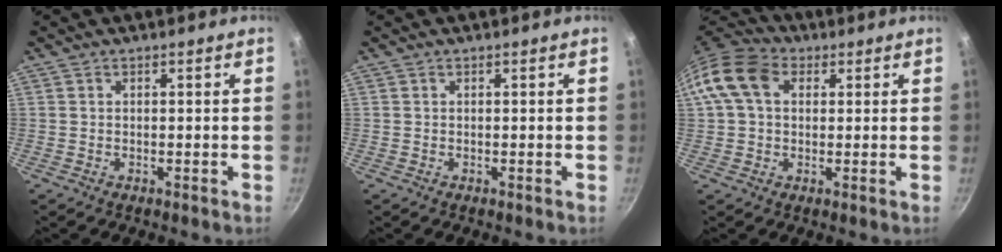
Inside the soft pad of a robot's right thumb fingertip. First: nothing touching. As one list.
[{"total": 0.0}, {"total": 11.1, "force": [2.9, 8.1, 7.1], "torque": [-0.117, 0.020, 0.034]}]